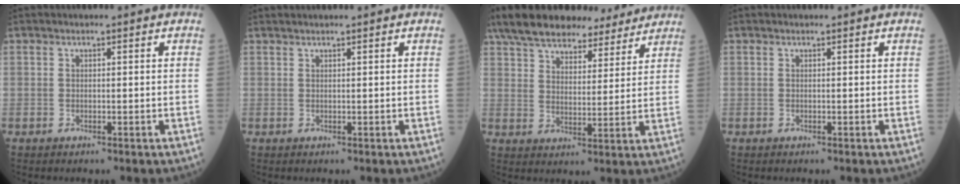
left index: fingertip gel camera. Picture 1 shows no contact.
{"total": 1.8, "force": [1.6, -0.3, 0.8], "torque": [-0.010, 0.019, 0.033]}
{"total": 20.5, "force": [17.2, 6.4, 9.1], "torque": [-0.163, 0.041, 0.257]}
{"total": 0.0}